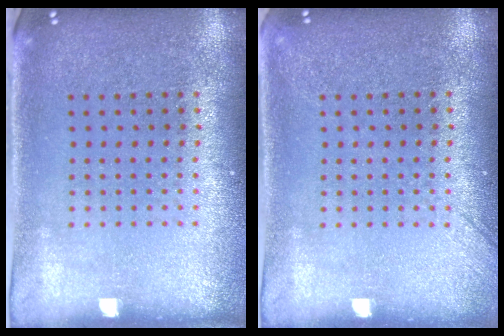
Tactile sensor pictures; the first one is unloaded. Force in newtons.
{"total": 1.2, "press": 1.2, "slide": 0.2}